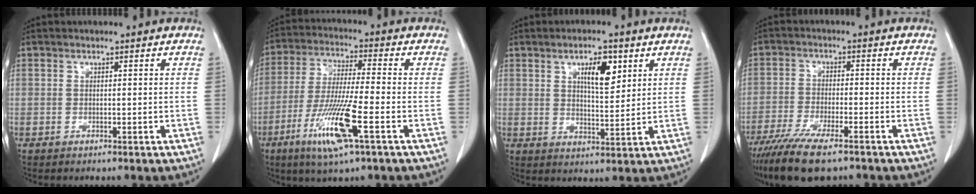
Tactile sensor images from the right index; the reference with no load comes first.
{"total": 12.3, "force": [-5.2, 0.4, 11.1], "torque": [-0.224, -0.025, -0.098]}
{"total": 6.5, "force": [3.0, 2.1, 5.4], "torque": [-0.090, 0.000, 0.051]}
{"total": 10.9, "force": [-8.3, 2.0, 6.9], "torque": [-0.117, -0.025, -0.137]}